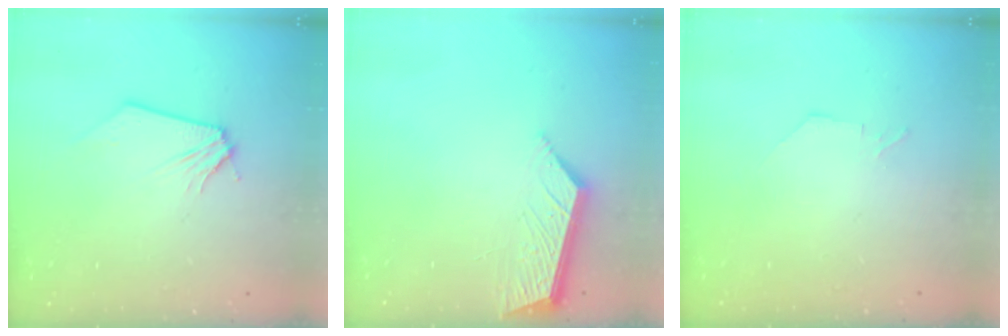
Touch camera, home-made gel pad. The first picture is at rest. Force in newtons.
{"total": 6.3, "press": 6.3, "slide": 0.2}
{"total": 0.0}